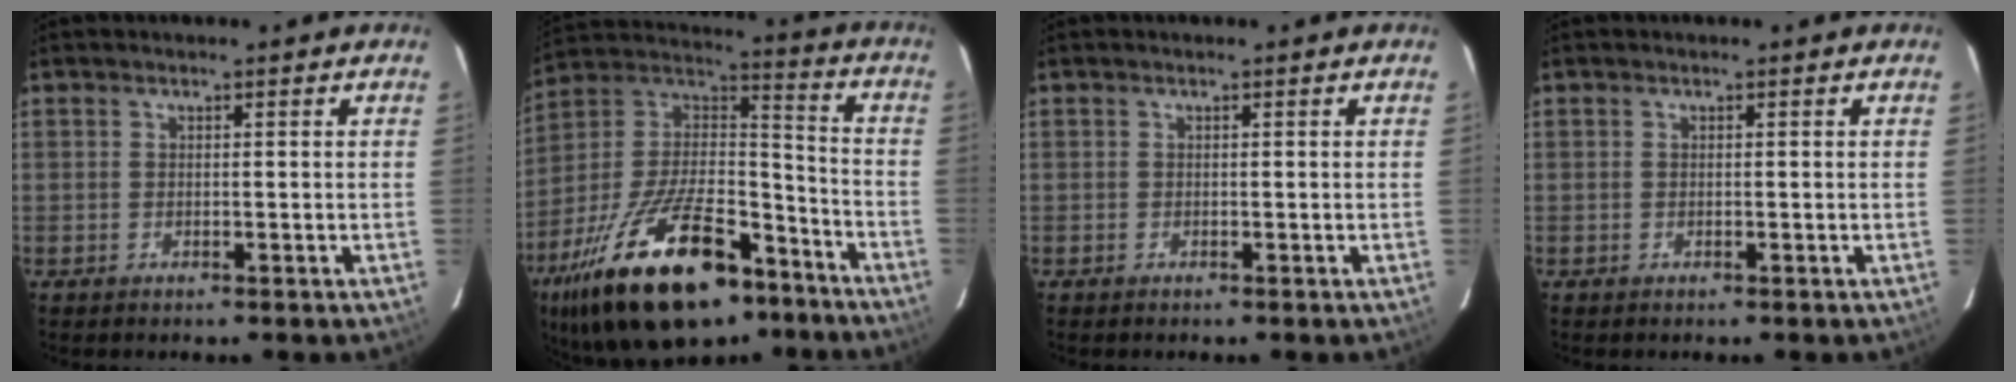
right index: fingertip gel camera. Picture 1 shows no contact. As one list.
[{"total": 30.1, "force": [-18.7, 13.4, 19.4], "torque": [-0.370, -0.005, -0.289]}, {"total": 0.0}, {"total": 0.0}]